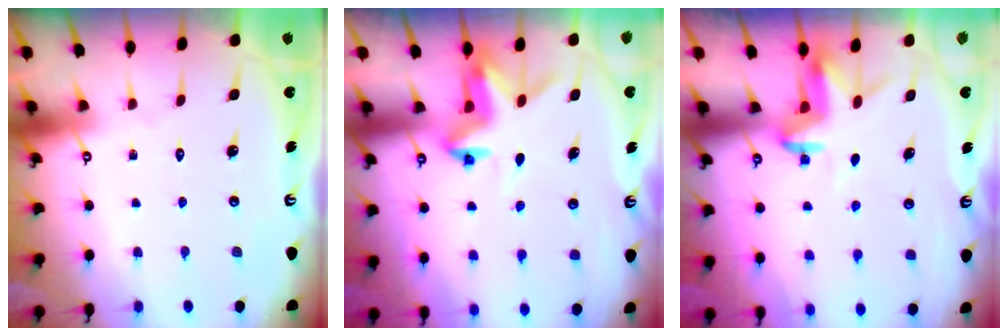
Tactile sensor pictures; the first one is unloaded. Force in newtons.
{"total": 3.8, "press": 3.8, "slide": 0.3}
{"total": 4.0, "press": 4.0, "slide": 0.3}